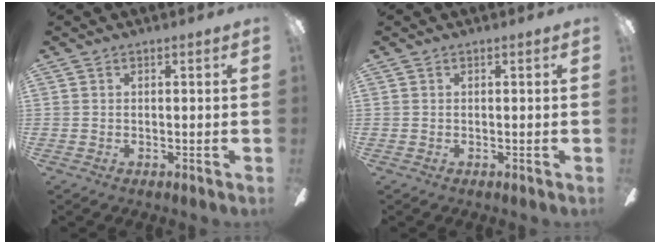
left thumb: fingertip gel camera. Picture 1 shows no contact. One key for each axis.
{"total": 0.0}